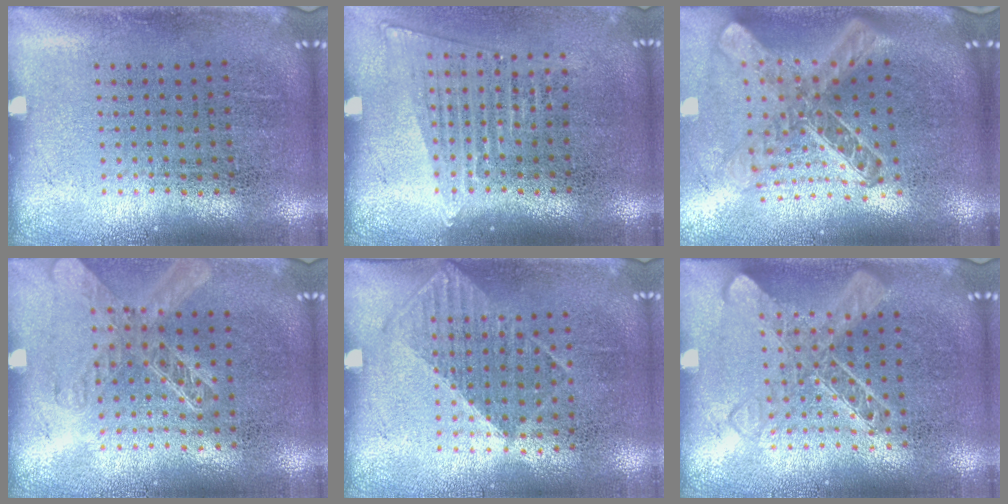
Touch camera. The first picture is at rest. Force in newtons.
{"total": 1.4, "press": 1.3, "slide": 0.6}
{"total": 2.7, "press": 2.0, "slide": 1.8}
{"total": 1.3, "press": 1.2, "slide": 0.5}
{"total": 1.0, "press": 0.9, "slide": 0.5}
{"total": 1.4, "press": 1.4, "slide": 0.2}